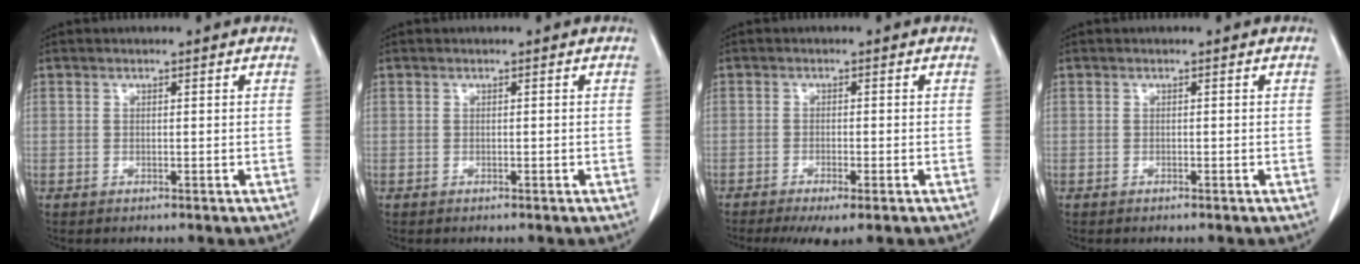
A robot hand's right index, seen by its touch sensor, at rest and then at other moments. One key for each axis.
{"total": 0.0}
{"total": 4.3, "fx": -2.7, "fy": 0.5, "fz": 3.3, "tx": -0.055, "ty": -0.012, "tz": -0.043}
{"total": 0.0}